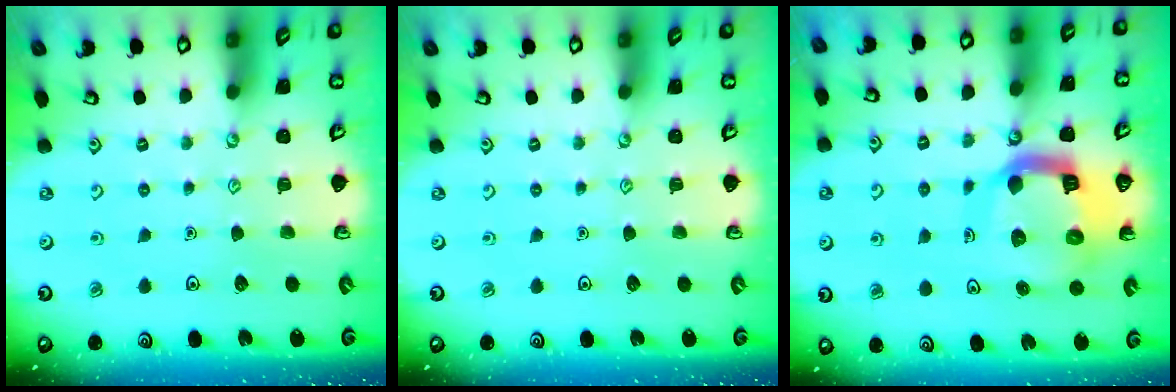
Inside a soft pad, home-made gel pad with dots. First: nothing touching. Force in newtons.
{"total": 0.0}
{"total": 16.1, "press": 15.9, "slide": 2.0}